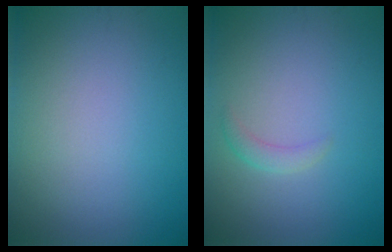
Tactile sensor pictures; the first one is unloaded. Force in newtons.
{"total": 1.1, "press": 1.1, "slide": 0.0}